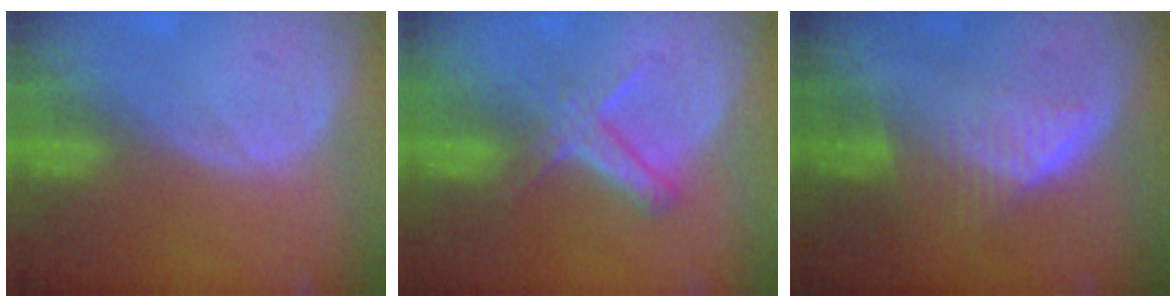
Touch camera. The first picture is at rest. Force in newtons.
{"total": 5.6, "press": 5.1, "slide": 2.3}
{"total": 6.5, "press": 5.7, "slide": 3.2}